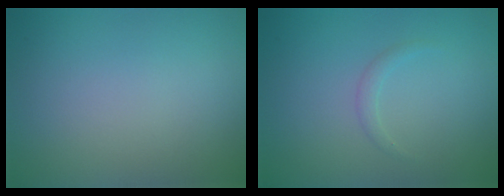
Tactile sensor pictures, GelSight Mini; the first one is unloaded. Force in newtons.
{"total": 0.8, "press": 0.8, "slide": 0.1}